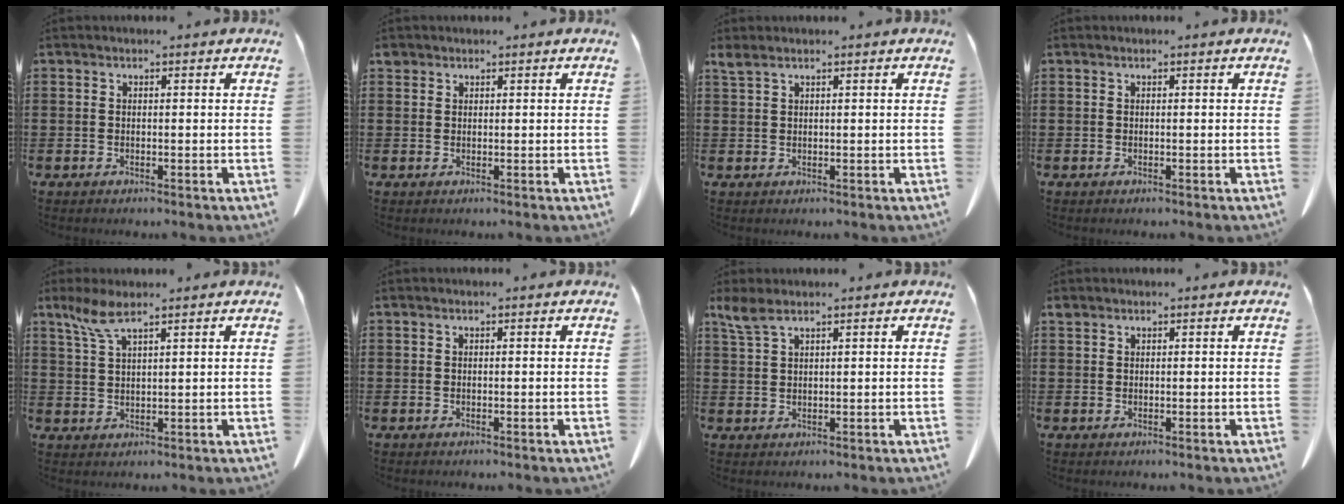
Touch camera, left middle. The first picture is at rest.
{"total": 1.3, "force": [1.0, 0.8, 0.3], "torque": [-0.010, 0.003, 0.020]}
{"total": 1.5, "force": [1.1, 0.4, 1.0], "torque": [-0.024, 0.001, 0.020]}
{"total": 0.0}
{"total": 4.8, "force": [3.1, 1.0, 3.5], "torque": [-0.086, 0.001, 0.055]}
{"total": 0.0}
{"total": 3.4, "force": [2.2, 0.9, 2.4], "torque": [-0.054, 0.001, 0.041]}
{"total": 0.8, "force": [0.6, 0.4, 0.1], "torque": [-0.006, 0.003, 0.012]}